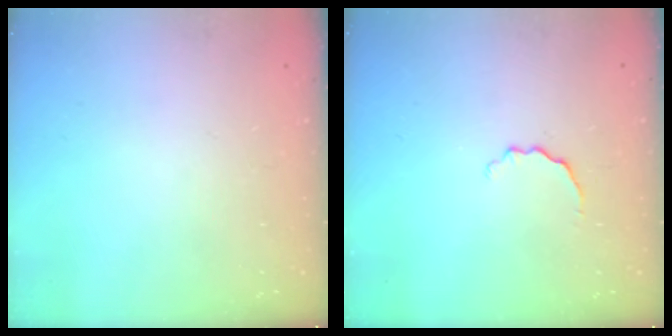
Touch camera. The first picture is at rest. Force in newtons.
{"total": 2.9, "press": 2.8, "slide": 0.8}